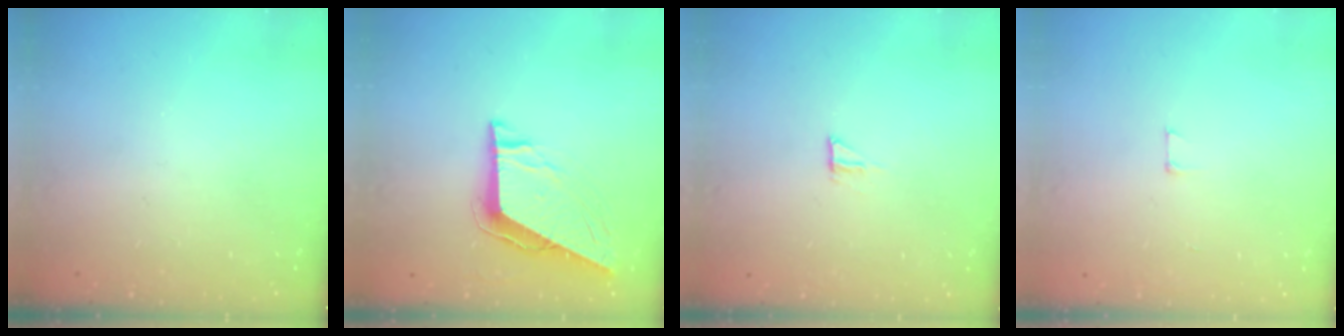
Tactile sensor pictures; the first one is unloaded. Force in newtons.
{"total": 9.7, "press": 9.7, "slide": 1.2}
{"total": 5.1, "press": 5.1, "slide": 0.4}
{"total": 2.9, "press": 2.9, "slide": 0.2}